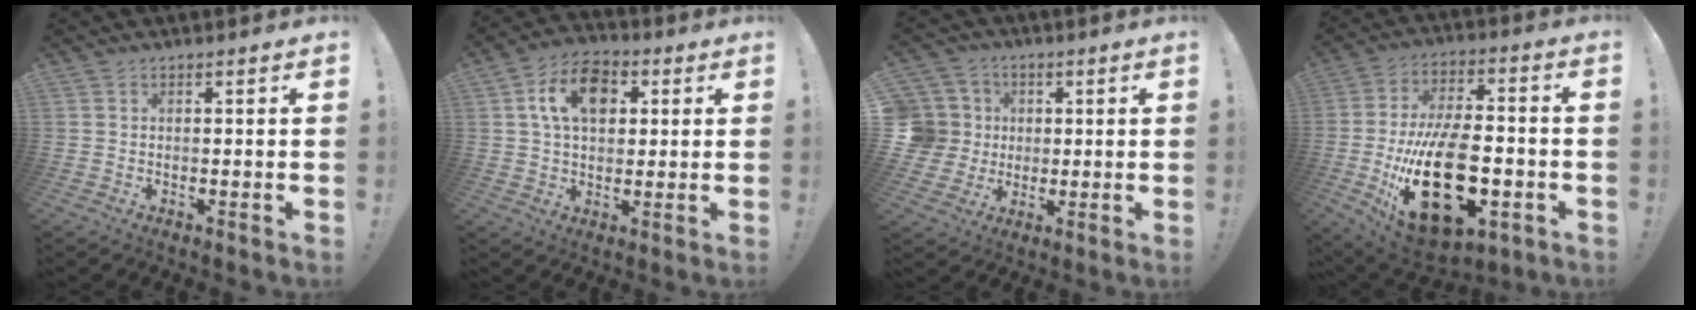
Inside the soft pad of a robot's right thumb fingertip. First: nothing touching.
{"total": 13.4, "force": [4.0, 9.0, 9.1], "torque": [-0.142, 0.011, 0.077]}
{"total": 10.0, "force": [0.9, 9.5, 3.0], "torque": [-0.067, 0.002, 0.027]}
{"total": 28.6, "force": [-7.0, 15.3, 23.1], "torque": [-0.429, 0.034, -0.098]}